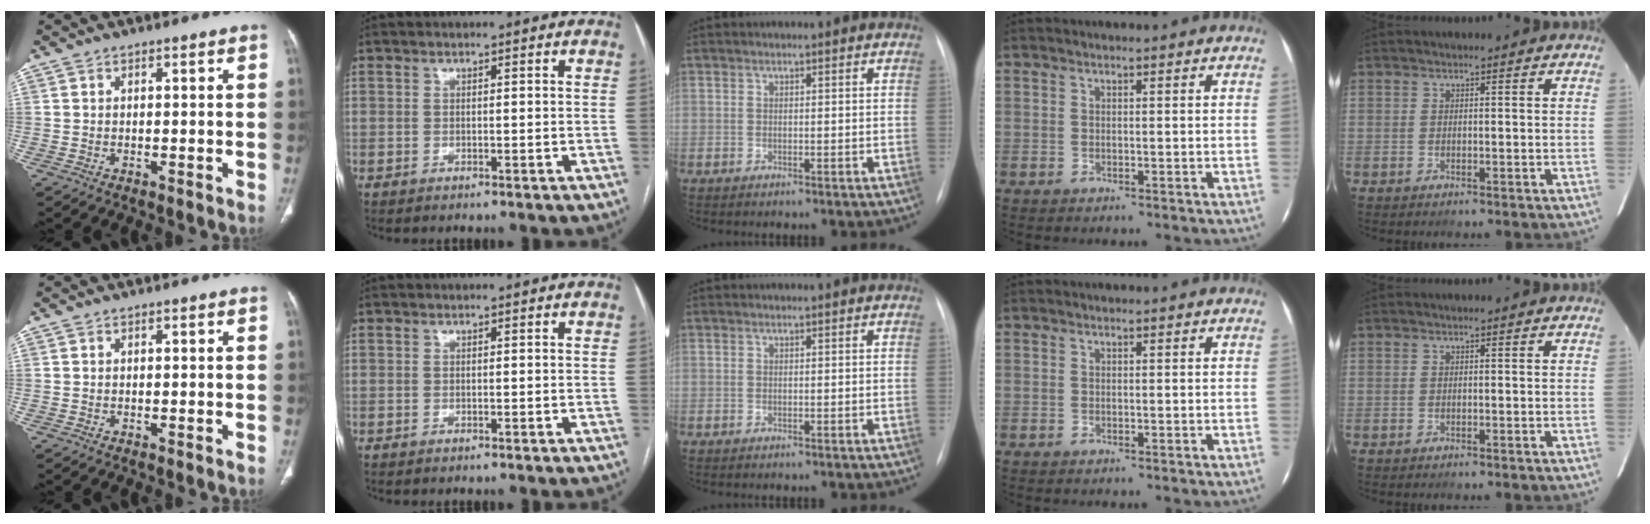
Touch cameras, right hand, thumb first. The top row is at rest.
{}